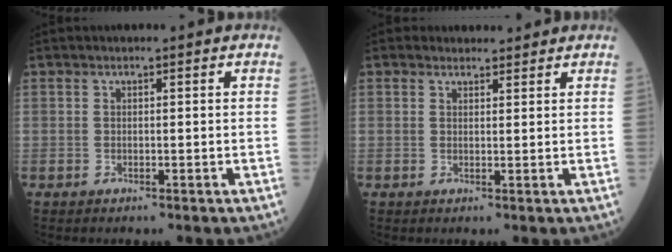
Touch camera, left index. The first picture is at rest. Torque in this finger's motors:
{"motor_torque": [0.28, -0.65, -0.18, -0.01]}